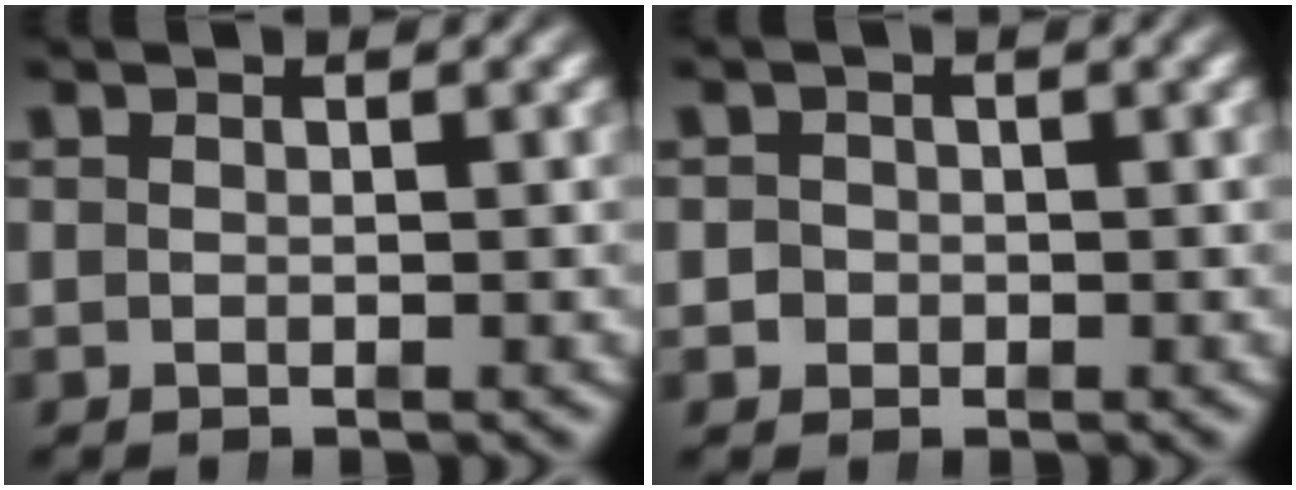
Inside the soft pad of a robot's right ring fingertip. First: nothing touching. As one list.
[{"total": 2.1, "force": [-0.4, 2.0, 0.2], "torque": [-0.015, -0.007, -0.009]}]